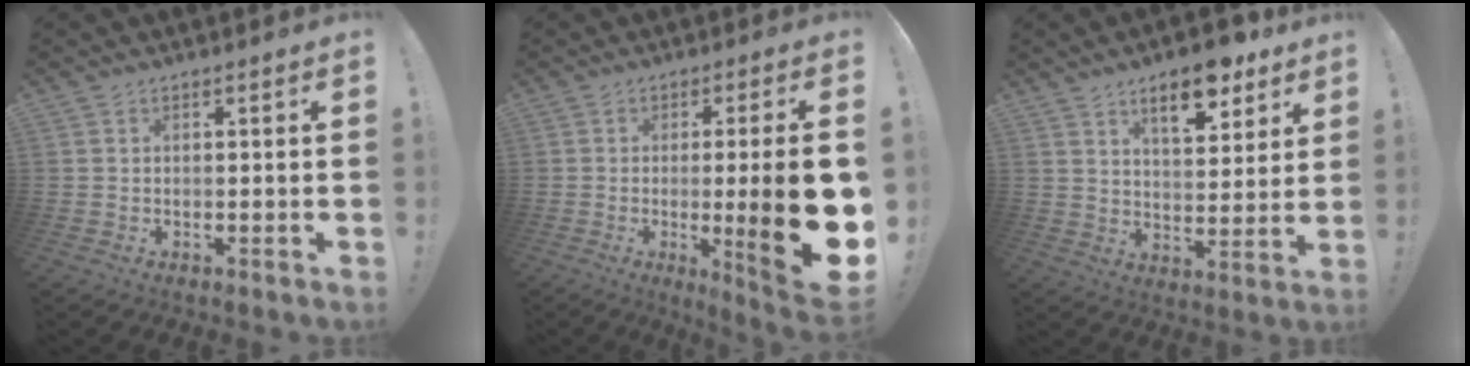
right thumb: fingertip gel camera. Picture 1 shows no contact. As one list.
[{"total": 18.7, "force": [-2.5, 1.7, 18.5], "torque": [-0.267, -0.010, -0.029]}, {"total": 12.0, "force": [7.8, 4.6, 7.9], "torque": [-0.108, -0.043, 0.133]}]